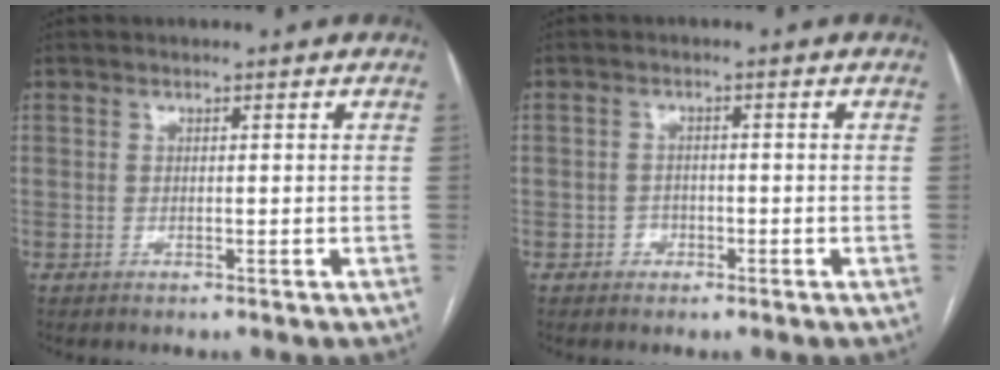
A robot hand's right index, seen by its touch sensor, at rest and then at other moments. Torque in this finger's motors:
{"motor_torque": [-0.90, 0.69, -1.05, -0.21]}